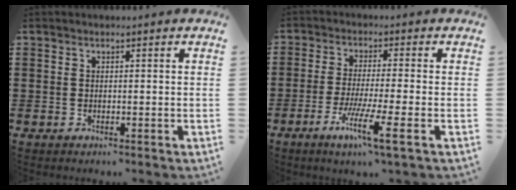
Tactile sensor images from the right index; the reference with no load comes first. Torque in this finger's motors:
{"motor_torque": [1.73, -0.12, 0.23, 0.06]}